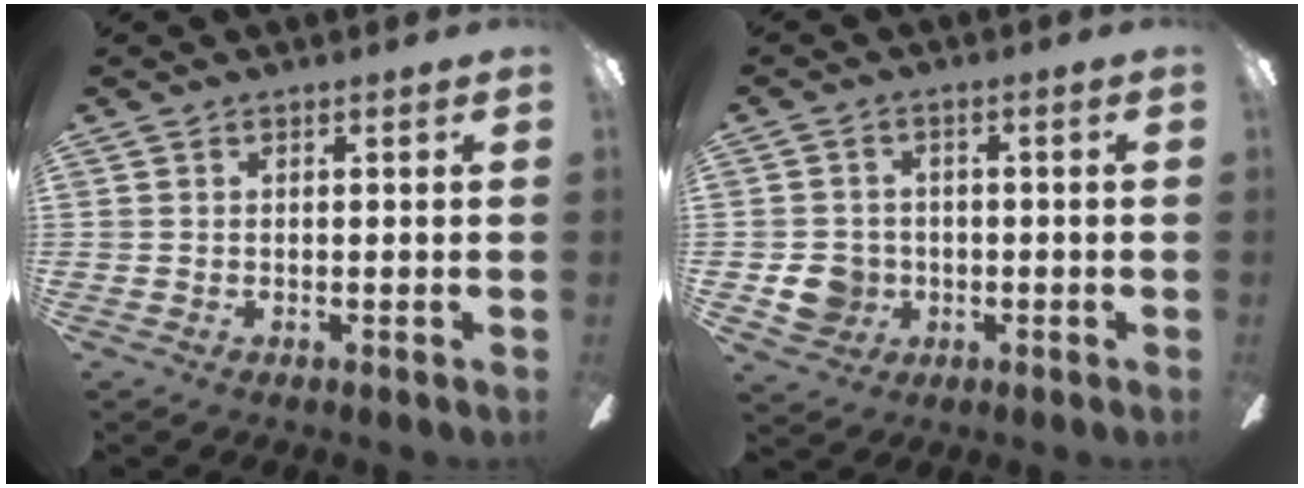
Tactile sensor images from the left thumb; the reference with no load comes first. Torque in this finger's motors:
{"motor_torque": [-0.04, 0.05, -0.01, 0.02, 0.00]}